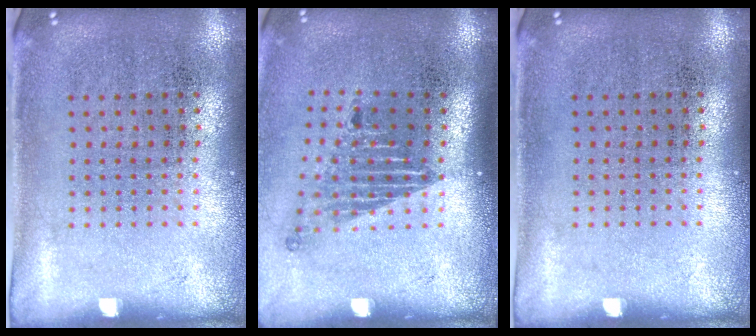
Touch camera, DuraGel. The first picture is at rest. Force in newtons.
{"total": 1.7, "press": 1.2, "slide": 1.2}
{"total": 0.0}